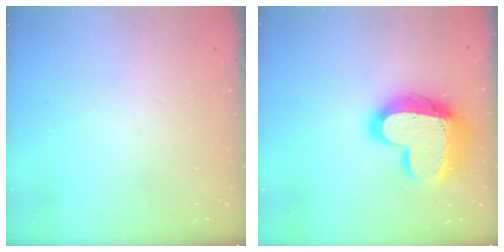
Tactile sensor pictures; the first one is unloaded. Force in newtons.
{"total": 18.9, "press": 18.8, "slide": 1.5}